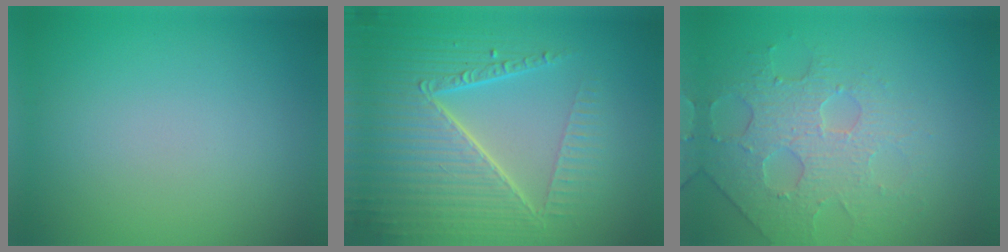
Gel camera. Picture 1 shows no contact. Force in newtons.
{"total": 7.9, "press": 5.8, "slide": 5.3}
{"total": 4.0, "press": 3.8, "slide": 1.2}